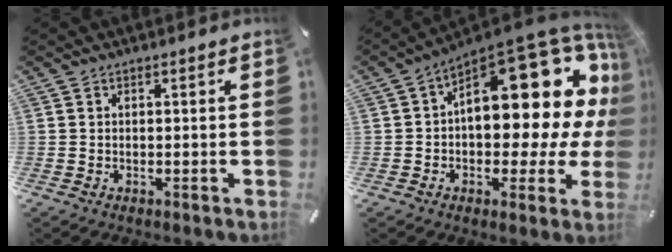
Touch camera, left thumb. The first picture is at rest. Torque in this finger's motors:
{"motor_torque": [1.16, 1.15, 2.09, -0.68, 0.59]}